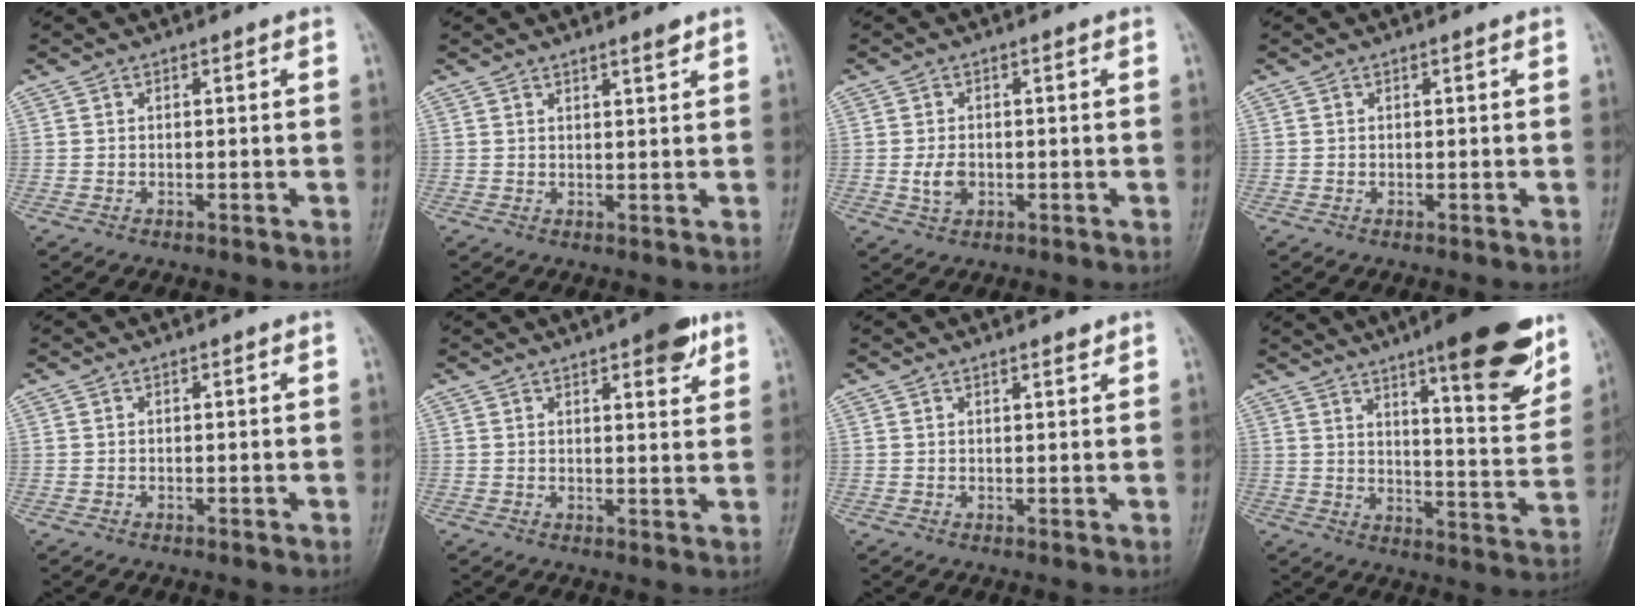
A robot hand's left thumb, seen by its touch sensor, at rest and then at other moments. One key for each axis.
{"total": 2.2, "fx": 1.7, "fy": 0.3, "fz": 1.3, "tx": -0.017, "ty": -0.013, "tz": 0.027}
{"total": 3.3, "fx": -0.4, "fy": 2.3, "fz": 2.3, "tx": -0.040, "ty": -0.002, "tz": -0.006}
{"total": 0.0}
{"total": 0.0}
{"total": 6.9, "fx": 4.1, "fy": 2.3, "fz": 5.1, "tx": -0.051, "ty": -0.017, "tz": 0.049}
{"total": 1.4, "fx": 1.2, "fy": 0.4, "fz": 0.7, "tx": -0.008, "ty": -0.008, "tz": 0.018}
{"total": 20.1, "fx": 12.4, "fy": 4.5, "fz": 15.2, "tx": -0.168, "ty": -0.064, "tz": 0.177}